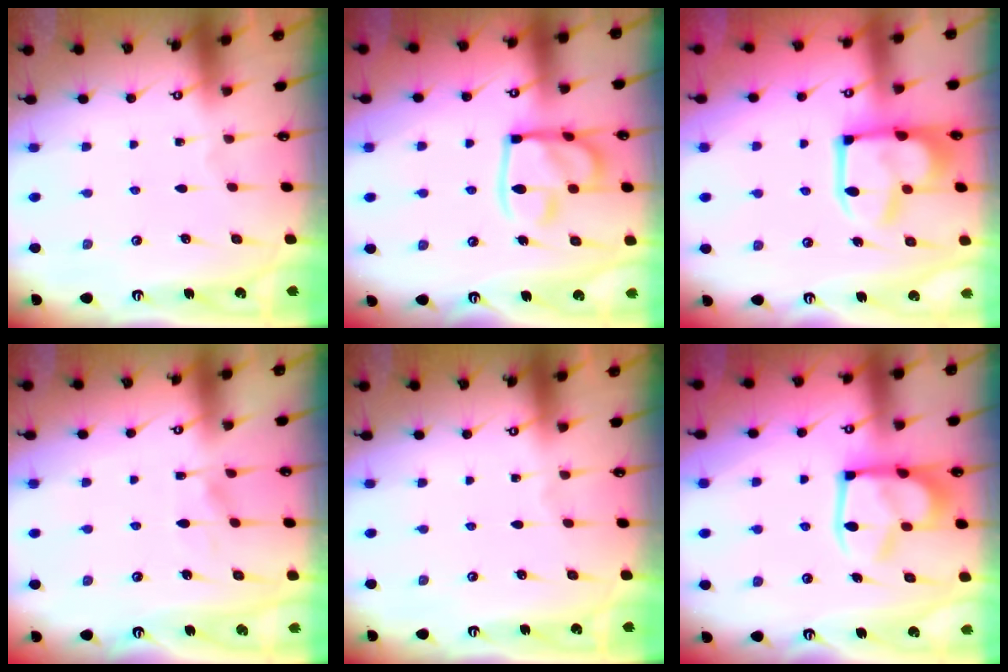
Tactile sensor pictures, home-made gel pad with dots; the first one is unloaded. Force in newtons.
{"total": 15.6, "press": 15.5, "slide": 1.6}
{"total": 14.6, "press": 14.6, "slide": 1.1}
{"total": 6.1, "press": 6.1, "slide": 0.7}
{"total": 0.0}
{"total": 14.8, "press": 14.7, "slide": 1.7}